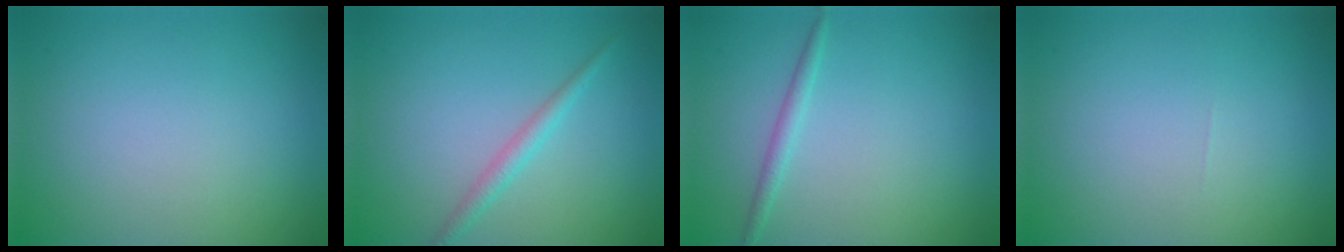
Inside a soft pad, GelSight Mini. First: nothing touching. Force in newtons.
{"total": 1.6, "press": 1.6, "slide": 0.0}
{"total": 1.2, "press": 1.2, "slide": 0.1}
{"total": 0.0}